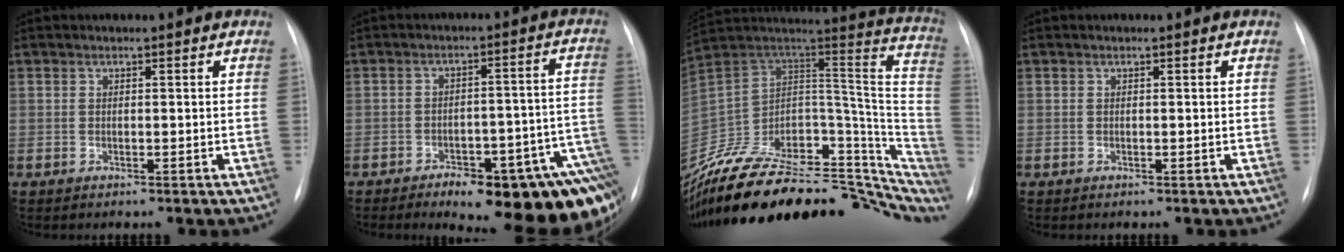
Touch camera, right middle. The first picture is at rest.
{"total": 20.2, "force": [-13.5, 5.7, 13.9], "torque": [-0.070, 0.036, -0.162]}
{"total": 36.6, "force": [-27.0, 15.9, 18.9], "torque": [-0.232, 0.010, -0.382]}
{"total": 0.0}